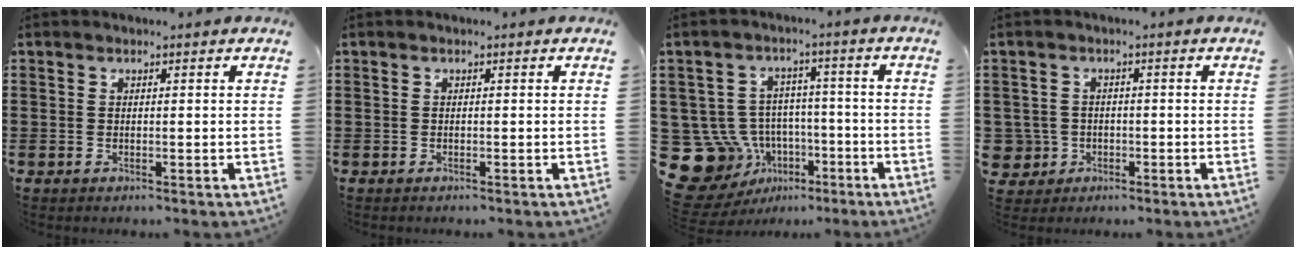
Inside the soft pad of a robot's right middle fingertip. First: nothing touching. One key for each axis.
{"total": 0.0}
{"total": 11.0, "fx": -4.6, "fy": 9.5, "fz": 3.2, "tx": -0.120, "ty": 0.023, "tz": -0.079}
{"total": 4.8, "fx": -1.3, "fy": 4.4, "fz": 1.4, "tx": -0.061, "ty": 0.002, "tz": -0.028}